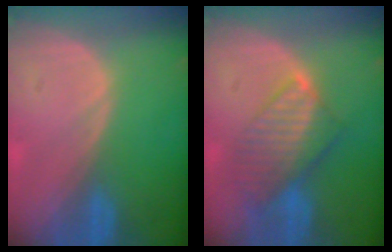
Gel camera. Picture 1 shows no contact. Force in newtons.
{"total": 8.2, "press": 7.1, "slide": 4.2}